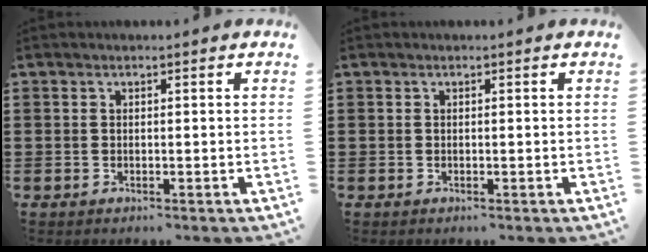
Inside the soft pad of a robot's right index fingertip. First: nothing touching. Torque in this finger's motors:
{"motor_torque": [0.08, 0.08, 0.00, 0.00]}